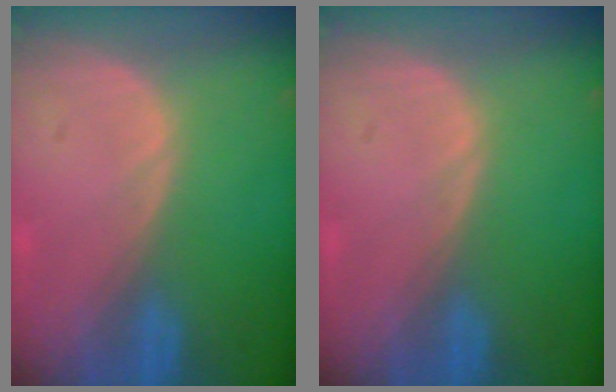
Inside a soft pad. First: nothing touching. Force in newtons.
{"total": 0.0}